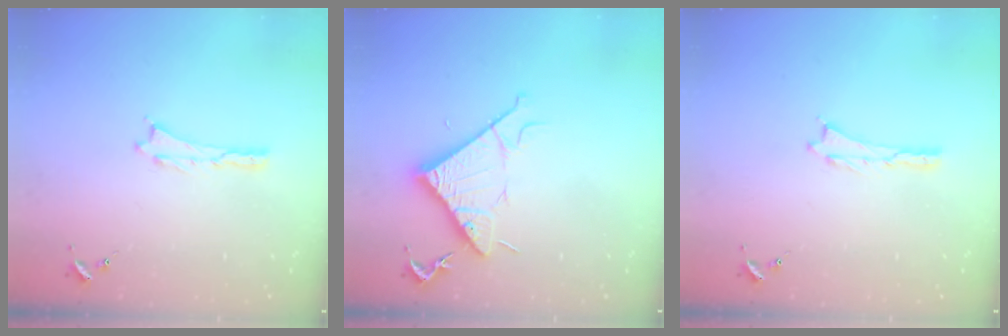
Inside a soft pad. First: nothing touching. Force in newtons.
{"total": 8.3, "press": 8.3, "slide": 0.6}
{"total": 0.0}